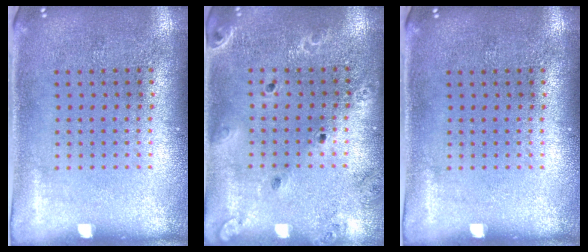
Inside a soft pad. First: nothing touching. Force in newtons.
{"total": 1.7, "press": 1.7, "slide": 0.4}
{"total": 0.0}